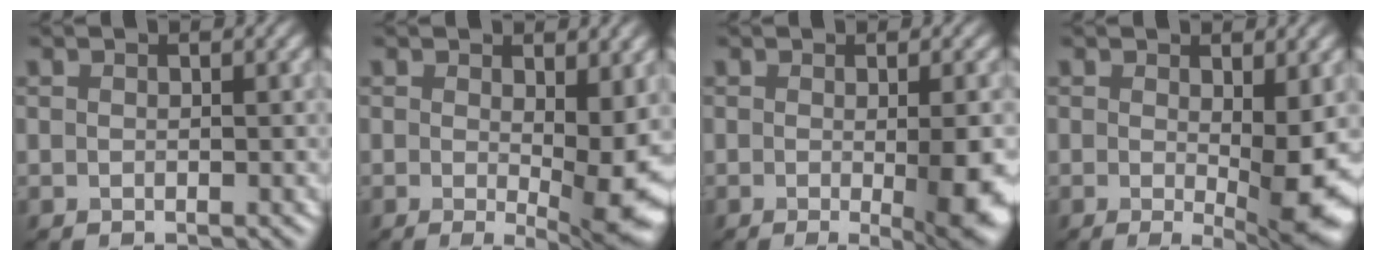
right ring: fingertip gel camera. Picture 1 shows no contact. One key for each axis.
{"total": 7.5, "fx": -0.1, "fy": 2.2, "fz": 7.2, "tx": -0.102, "ty": -0.020, "tz": 0.003}
{"total": 6.4, "fx": -0.9, "fy": 1.4, "fz": 6.2, "tx": -0.081, "ty": -0.016, "tz": -0.007}
{"total": 6.7, "fx": -0.5, "fy": 1.5, "fz": 6.5, "tx": -0.097, "ty": -0.021, "tz": -0.002}